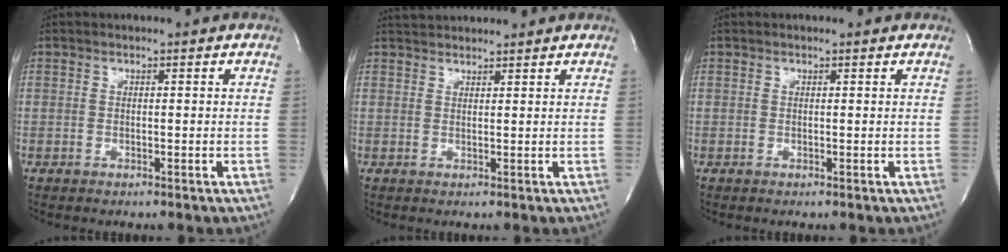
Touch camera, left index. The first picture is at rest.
{"total": 4.4, "force": [4.4, 0.5, 0.7], "torque": [-0.015, 0.032, 0.068]}
{"total": 0.6, "force": [0.6, 0.2, 0.2], "torque": [-0.009, 0.004, 0.006]}